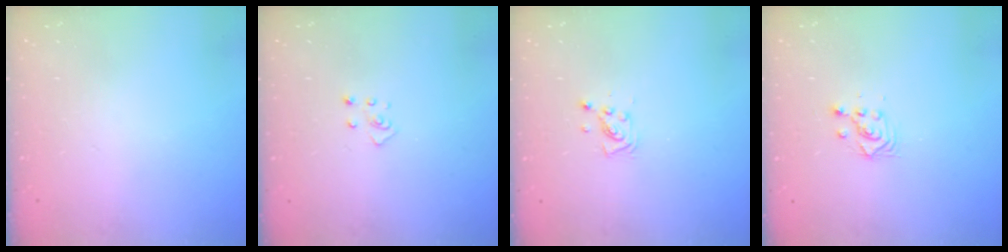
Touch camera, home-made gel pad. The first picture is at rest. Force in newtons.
{"total": 2.8, "press": 2.8, "slide": 0.3}
{"total": 4.6, "press": 4.4, "slide": 1.4}
{"total": 2.8, "press": 2.8, "slide": 0.2}